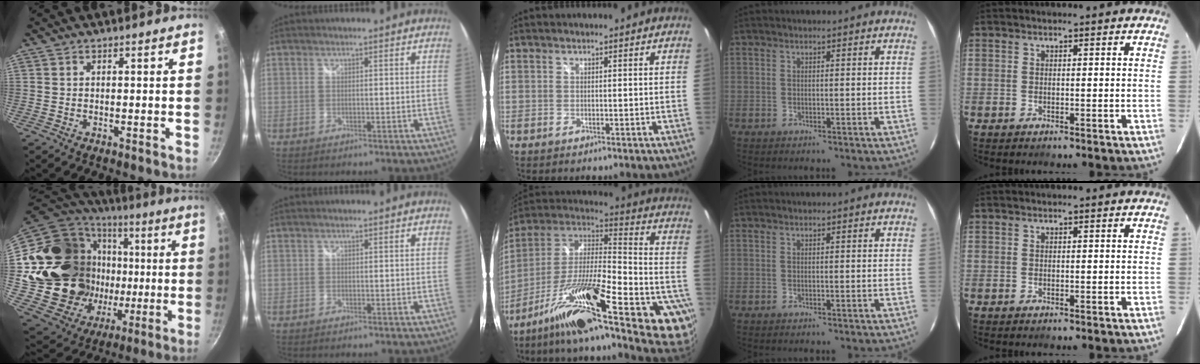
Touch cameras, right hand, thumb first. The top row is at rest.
{"thumb": {"total": 29.4, "force": [0.1, 23.4, 17.9], "torque": [-0.306, 0.032, 0.025]}, "middle": {"total": 31.0, "force": [-18.7, 7.2, 23.6], "torque": [-0.323, -0.019, -0.297]}}